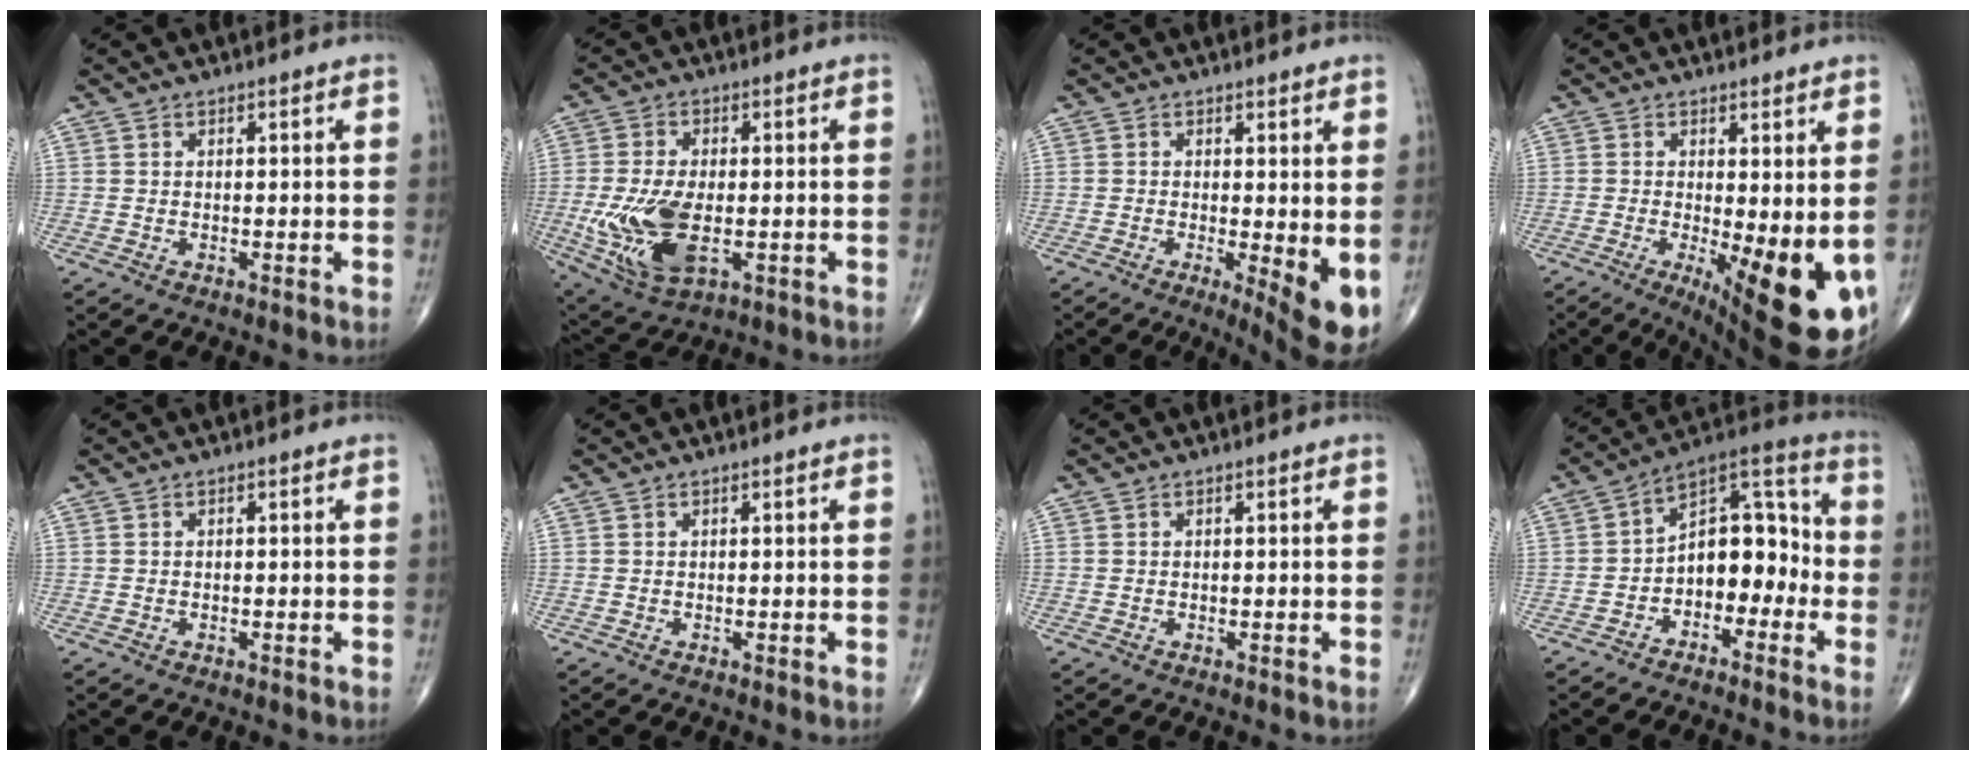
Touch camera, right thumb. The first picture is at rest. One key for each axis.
{"total": 13.8, "fx": -2.5, "fy": 7.2, "fz": 11.5, "tx": -0.238, "ty": -0.010, "tz": -0.031}
{"total": 7.6, "fx": -1.0, "fy": 2.1, "fz": 7.2, "tx": -0.102, "ty": -0.019, "tz": -0.012}
{"total": 15.0, "fx": -2.9, "fy": 4.9, "fz": 13.9, "tx": -0.176, "ty": -0.028, "tz": -0.023}
{"total": 0.0}
{"total": 0.0}
{"total": 0.0}
{"total": 12.2, "fx": -3.0, "fy": 7.8, "fz": 8.8, "tx": -0.095, "ty": 0.056, "tz": -0.063}